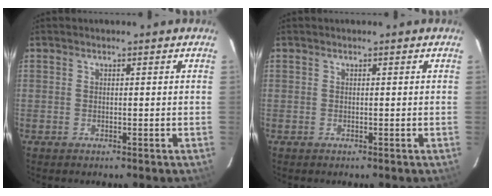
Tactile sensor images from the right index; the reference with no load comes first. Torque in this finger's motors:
{"motor_torque": [0.00, 0.00, 0.00, 0.00]}